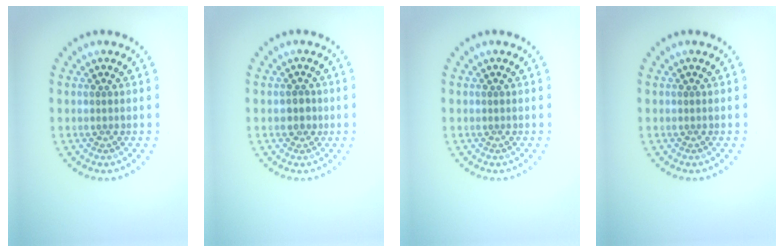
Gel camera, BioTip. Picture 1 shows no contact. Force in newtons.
{"total": 1.4, "press": 1.3, "slide": 0.5}
{"total": 0.0}
{"total": 0.0}